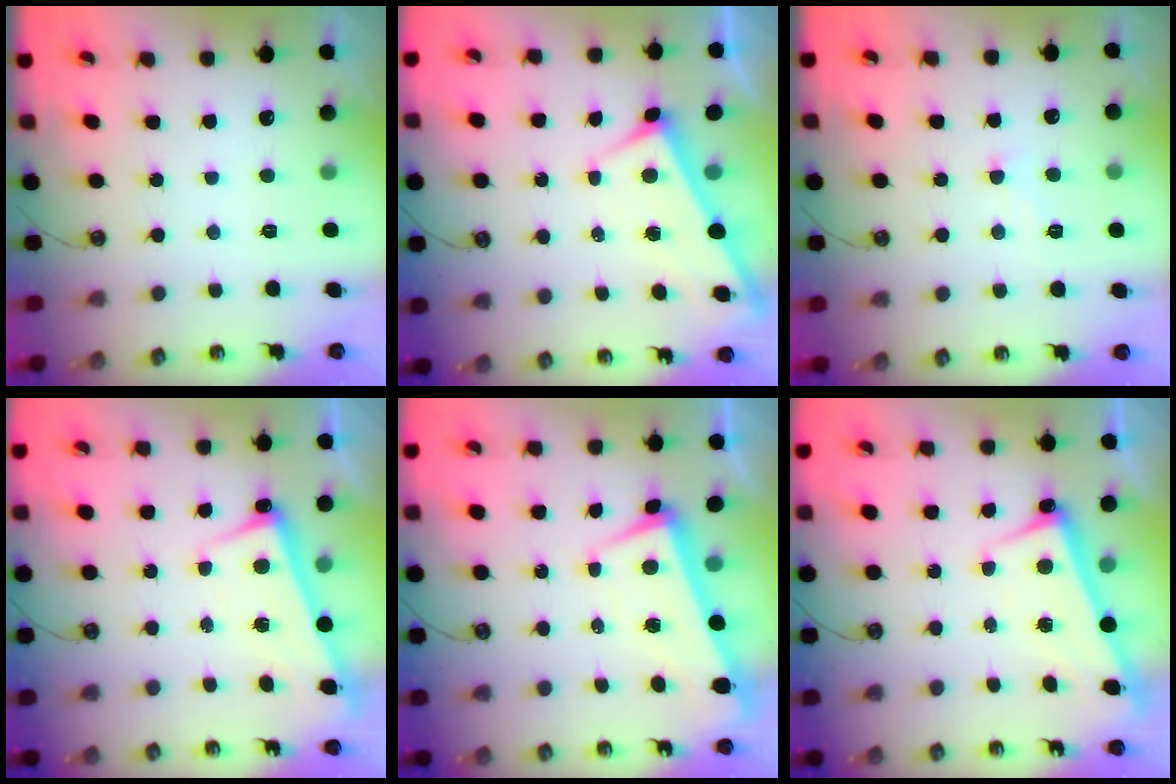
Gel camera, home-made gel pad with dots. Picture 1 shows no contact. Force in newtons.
{"total": 2.6, "press": 2.6, "slide": 0.3}
{"total": 0.8, "press": 0.5, "slide": 0.6}
{"total": 2.7, "press": 2.6, "slide": 0.8}
{"total": 2.3, "press": 1.4, "slide": 1.8}
{"total": 2.5, "press": 2.4, "slide": 0.5}